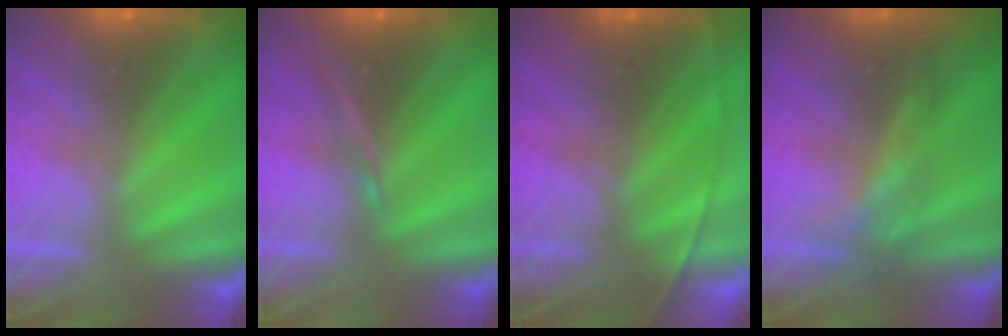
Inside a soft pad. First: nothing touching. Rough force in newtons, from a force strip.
{"total": 2.1}
{"total": 1.5}
{"total": 1.7}